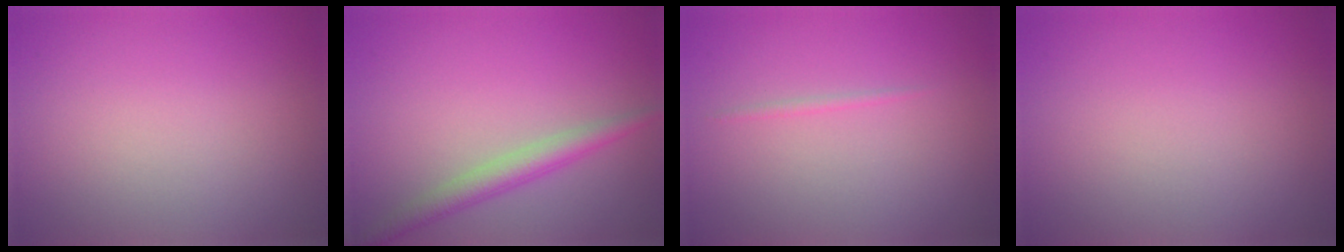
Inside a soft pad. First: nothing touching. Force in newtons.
{"total": 2.8, "press": 2.8, "slide": 0.1}
{"total": 0.5, "press": 0.5, "slide": 0.1}
{"total": 0.0}